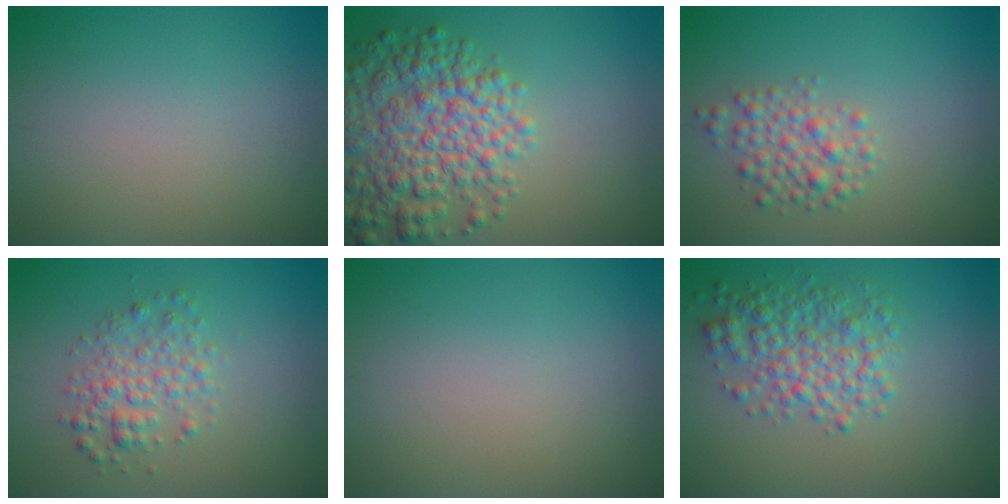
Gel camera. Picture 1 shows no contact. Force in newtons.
{"total": 7.4, "press": 7.4, "slide": 0.3}
{"total": 2.7, "press": 2.7, "slide": 0.1}
{"total": 3.0, "press": 3.0, "slide": 0.1}
{"total": 0.0}
{"total": 4.5, "press": 4.5, "slide": 0.1}